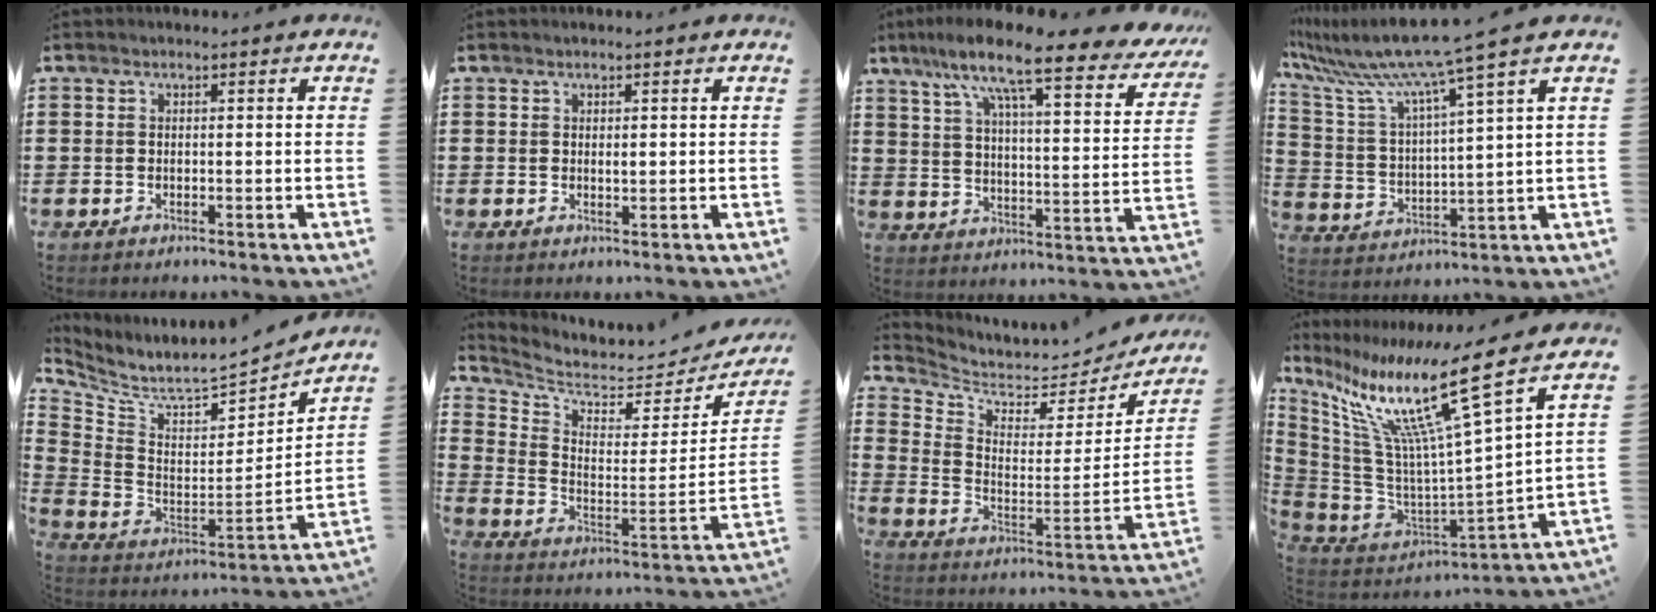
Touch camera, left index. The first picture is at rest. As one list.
[{"total": 0.9, "force": [0.3, 0.2, 0.8], "torque": [-0.016, 0.001, 0.005]}, {"total": 11.2, "force": [8.6, 0.9, 7.0], "torque": [-0.152, -0.055, 0.134]}, {"total": 9.8, "force": [7.9, -1.0, 5.7], "torque": [-0.143, -0.054, 0.125]}, {"total": 6.5, "force": [6.0, 0.7, 2.5], "torque": [-0.082, -0.059, 0.095]}, {"total": 4.4, "force": [4.2, 0.5, 1.2], "torque": [-0.051, -0.053, 0.067]}, {"total": 4.1, "force": [3.9, 1.3, 0.6], "torque": [-0.041, -0.043, 0.063]}, {"total": 15.9, "force": [9.4, 0.9, 12.8], "torque": [-0.291, -0.066, 0.139]}]